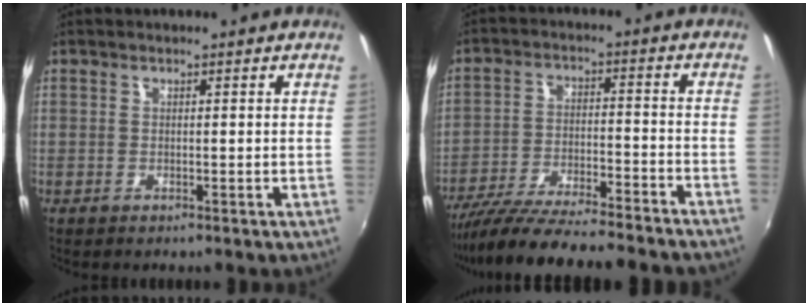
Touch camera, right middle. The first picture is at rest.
{"total": 21.4, "force": [-18.9, 1.8, 9.9], "torque": [-0.187, -0.050, -0.289]}